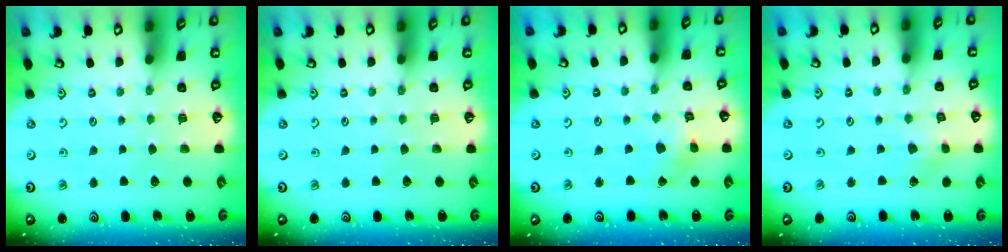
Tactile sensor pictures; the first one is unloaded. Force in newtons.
{"total": 0.0}
{"total": 2.7, "press": 2.7, "slide": 0.2}
{"total": 2.8, "press": 2.7, "slide": 0.5}